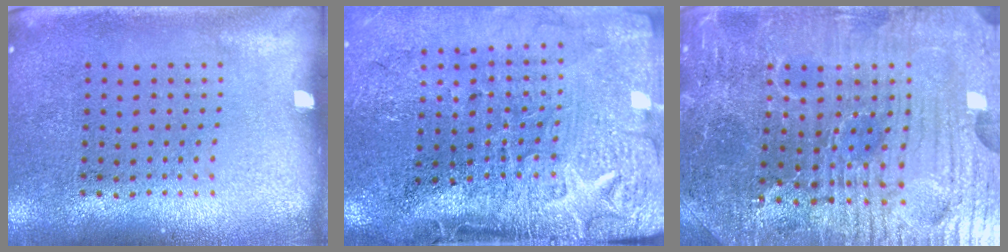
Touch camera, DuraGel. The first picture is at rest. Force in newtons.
{"total": 4.6, "press": 3.7, "slide": 2.7}
{"total": 5.1, "press": 5.0, "slide": 1.1}